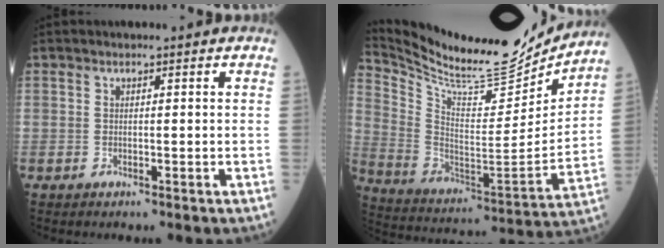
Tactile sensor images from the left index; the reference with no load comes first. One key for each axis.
{"total": 22.6, "fx": 20.9, "fy": 3.1, "fz": 8.0, "tx": -0.157, "ty": -0.054, "tz": 0.328}